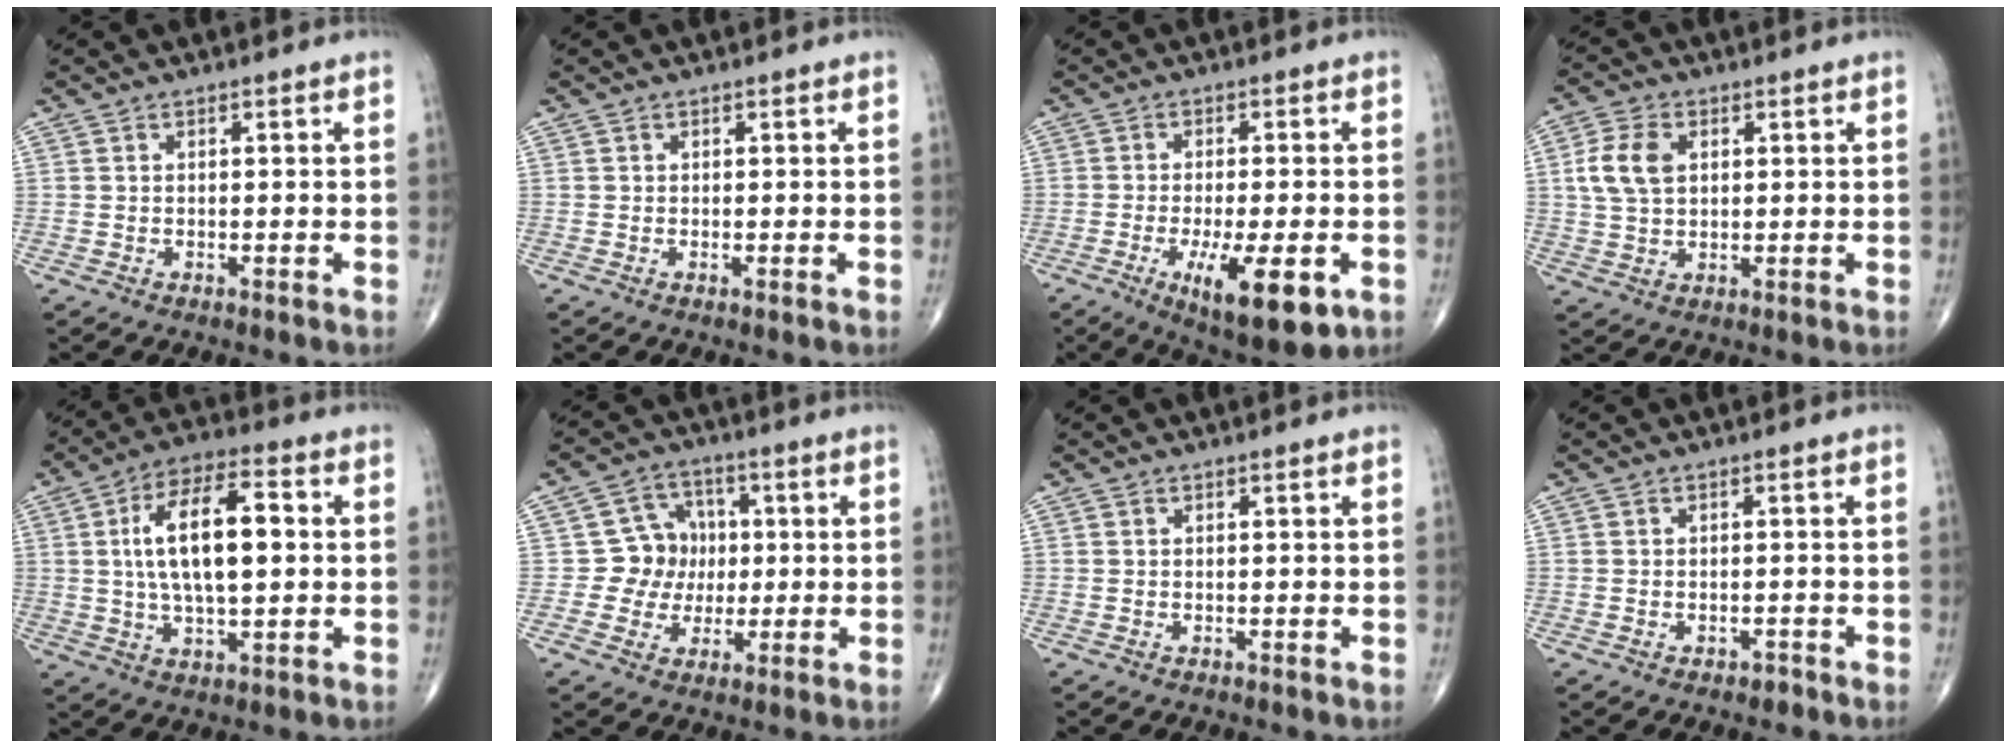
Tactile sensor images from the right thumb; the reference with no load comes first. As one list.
[{"total": 0.0}, {"total": 12.6, "force": [-4.5, 3.9, 11.1], "torque": [-0.173, -0.014, -0.061]}, {"total": 7.4, "force": [1.7, 4.9, 5.3], "torque": [-0.107, 0.003, 0.032]}, {"total": 15.1, "force": [1.7, 6.4, 13.5], "torque": [-0.228, 0.014, 0.025]}, {"total": 8.0, "force": [0.0, 7.6, 2.4], "torque": [0.008, 0.017, -0.007]}, {"total": 0.0}, {"total": 1.1, "force": [-0.8, 0.7, 0.4], "torque": [-0.003, 0.007, -0.012]}]